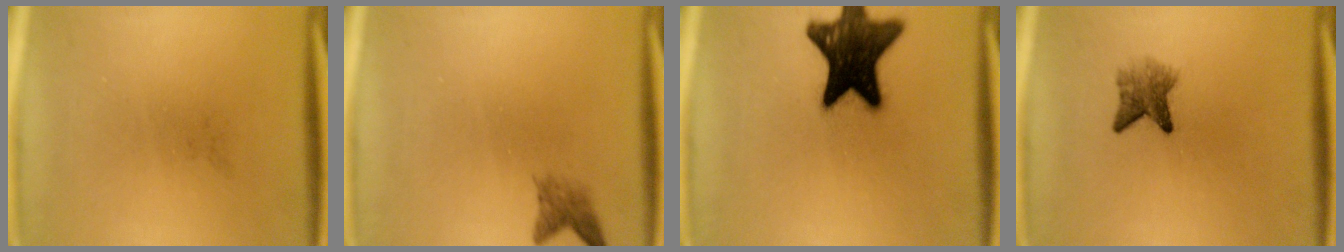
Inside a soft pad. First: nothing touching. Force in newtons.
{"total": 2.0}
{"total": 18.2}
{"total": 3.6}